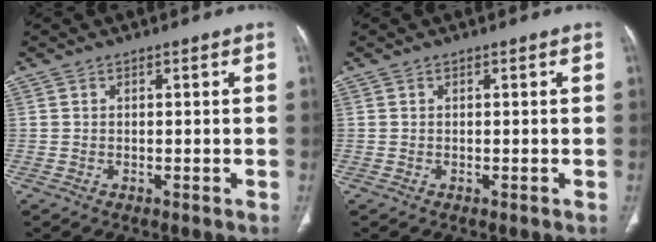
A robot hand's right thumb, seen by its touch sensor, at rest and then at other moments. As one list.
[{"total": 0.0}]